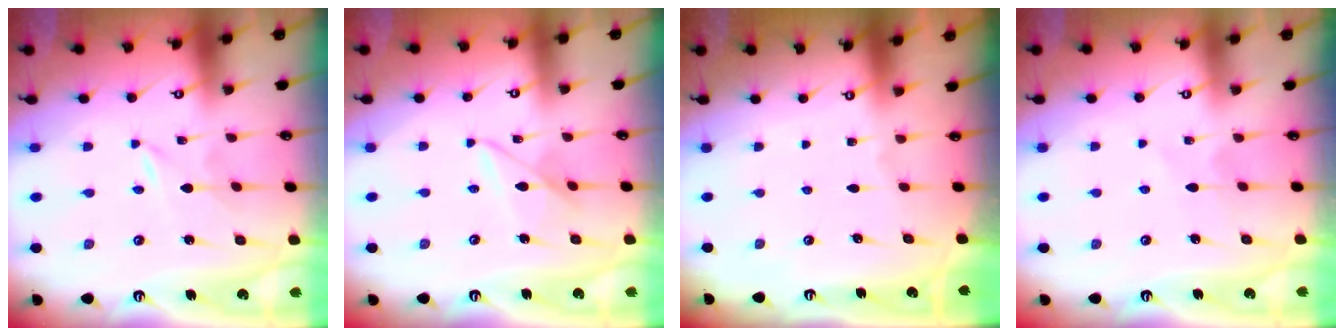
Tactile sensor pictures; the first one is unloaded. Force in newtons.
{"total": 7.0, "press": 7.0, "slide": 0.4}
{"total": 0.0}
{"total": 4.2, "press": 4.1, "slide": 0.6}